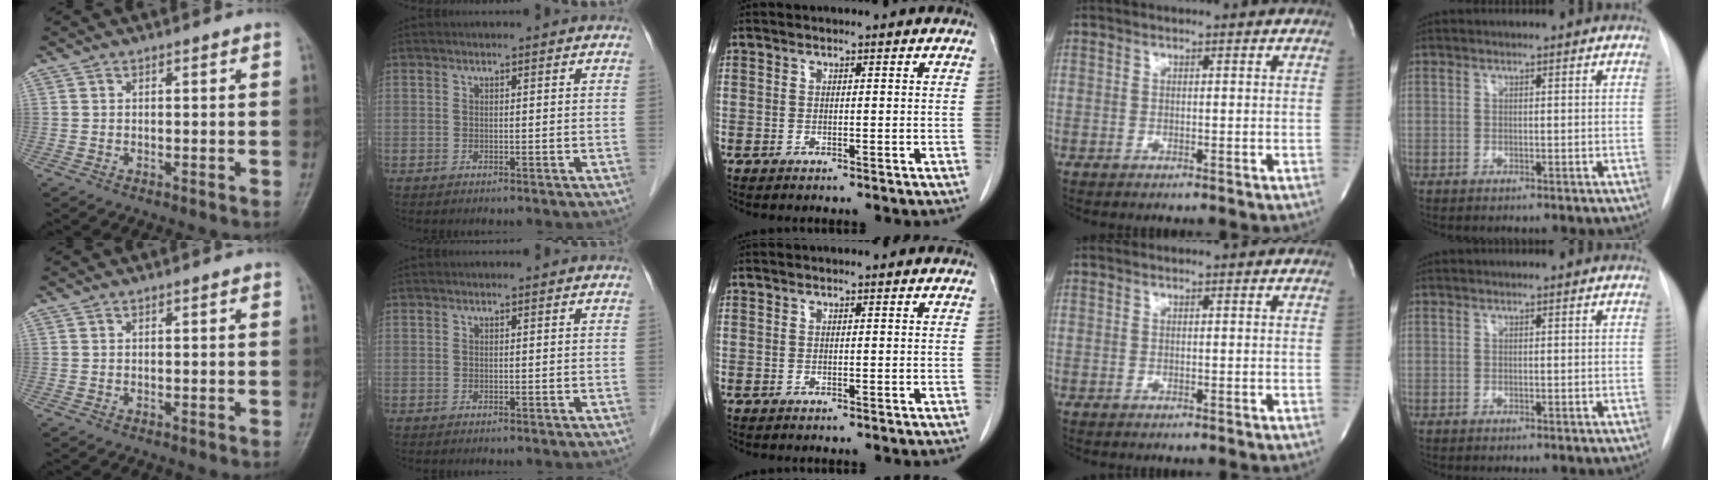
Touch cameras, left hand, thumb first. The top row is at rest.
{}